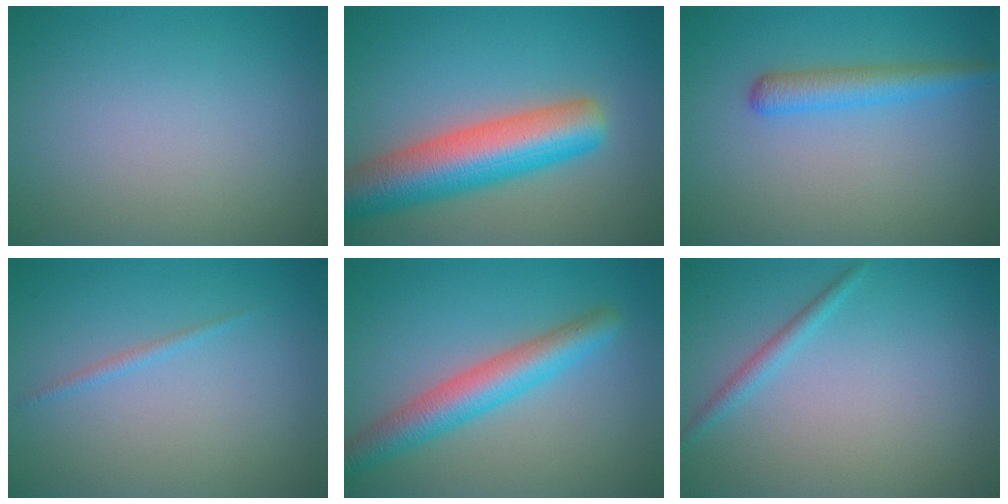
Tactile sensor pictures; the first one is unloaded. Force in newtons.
{"total": 8.7, "press": 8.7, "slide": 0.4}
{"total": 2.8, "press": 2.8, "slide": 0.1}
{"total": 0.7, "press": 0.7, "slide": 0.0}
{"total": 4.9, "press": 4.9, "slide": 0.2}
{"total": 1.4, "press": 1.4, "slide": 0.1}